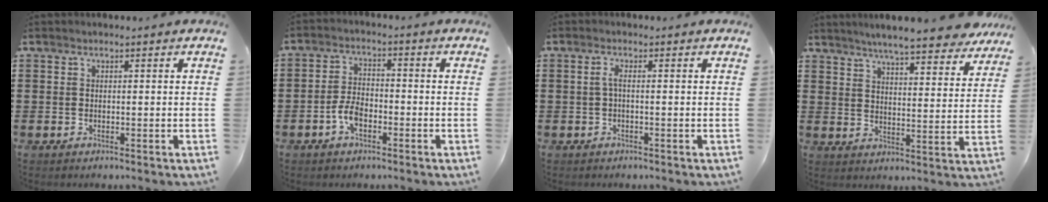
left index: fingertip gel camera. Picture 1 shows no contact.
{"total": 4.3, "force": [-2.0, 2.2, 3.1], "torque": [-0.082, -0.003, -0.045]}
{"total": 1.4, "force": [-0.3, 0.2, 1.4], "torque": [-0.028, 0.002, -0.007]}
{"total": 6.6, "force": [6.1, -0.4, 2.5], "torque": [-0.072, -0.028, 0.104]}